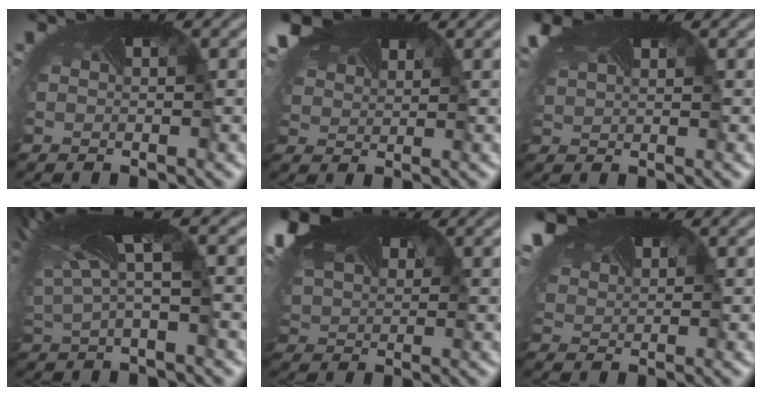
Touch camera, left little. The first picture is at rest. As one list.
[{"total": 4.7, "force": [3.6, 2.3, 1.9], "torque": [-0.078, 0.002, 0.074]}, {"total": 4.1, "force": [2.6, 1.9, 2.5], "torque": [-0.091, 0.004, 0.056]}, {"total": 5.6, "force": [2.8, 1.3, 4.7], "torque": [-0.142, 0.003, 0.062]}, {"total": 8.7, "force": [4.6, 5.3, 5.2], "torque": [-0.156, 0.013, 0.091]}, {"total": 4.6, "force": [3.7, 2.1, 1.8], "torque": [-0.076, 0.002, 0.074]}]